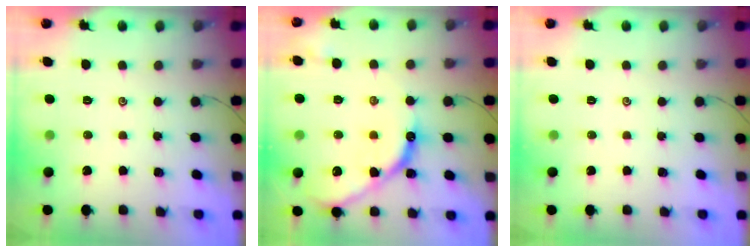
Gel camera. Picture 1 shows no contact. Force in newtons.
{"total": 13.4, "press": 13.3, "slide": 1.1}
{"total": 0.0}